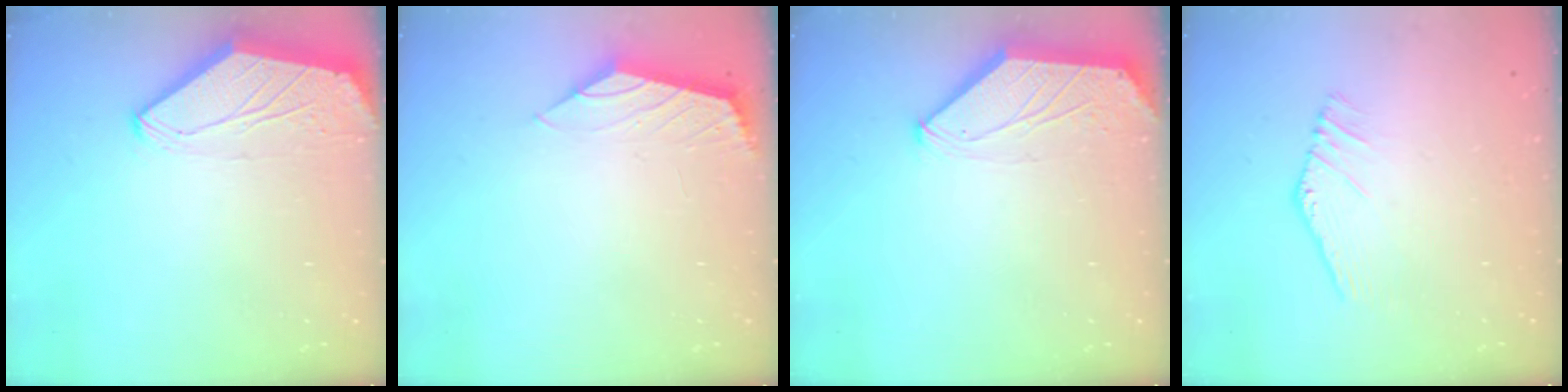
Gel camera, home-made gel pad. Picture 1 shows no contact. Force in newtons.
{"total": 0.8, "press": 0.7, "slide": 0.3}
{"total": 1.3, "press": 1.3, "slide": 0.3}
{"total": 2.0, "press": 2.0, "slide": 0.2}